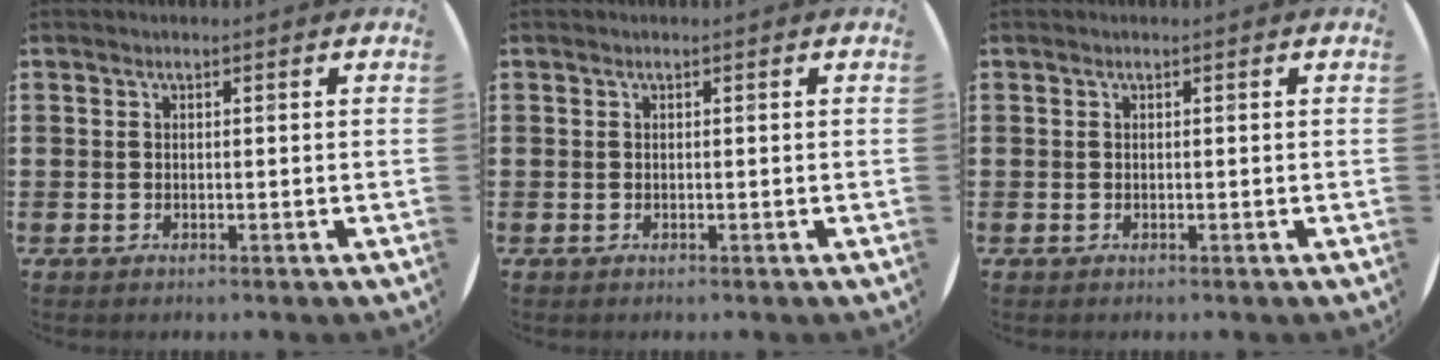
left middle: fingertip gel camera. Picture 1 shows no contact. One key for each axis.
{"total": 0.0}
{"total": 0.0}